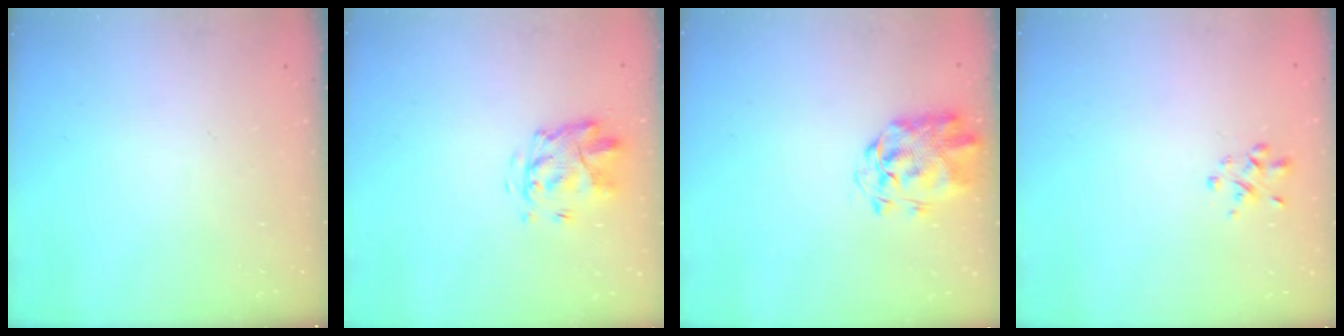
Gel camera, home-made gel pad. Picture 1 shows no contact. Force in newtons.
{"total": 3.8, "press": 3.3, "slide": 1.8}
{"total": 2.9, "press": 2.8, "slide": 0.8}
{"total": 1.8, "press": 1.8, "slide": 0.5}